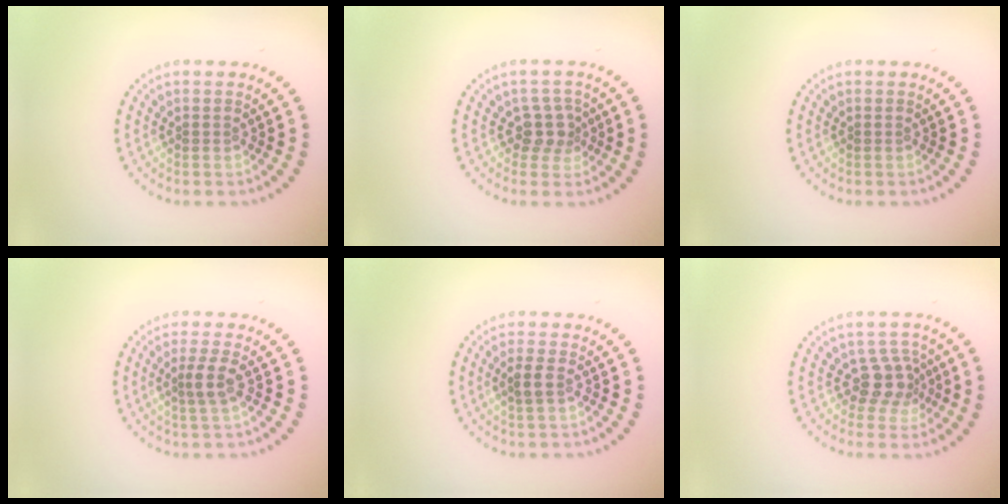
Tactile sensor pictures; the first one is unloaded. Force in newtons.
{"total": 2.2, "press": 1.8, "slide": 1.3}
{"total": 0.0}
{"total": 1.9, "press": 1.7, "slide": 1.0}
{"total": 1.4, "press": 1.3, "slide": 0.4}
{"total": 2.9, "press": 2.4, "slide": 1.7}